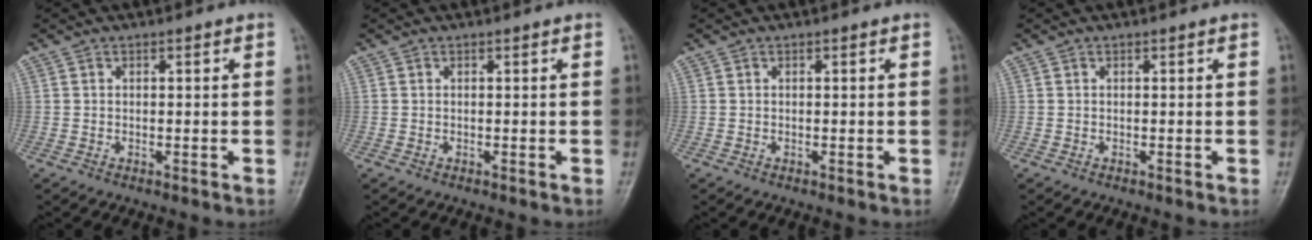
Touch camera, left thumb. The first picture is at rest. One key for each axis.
{"total": 0.0}
{"total": 0.0}
{"total": 0.0}